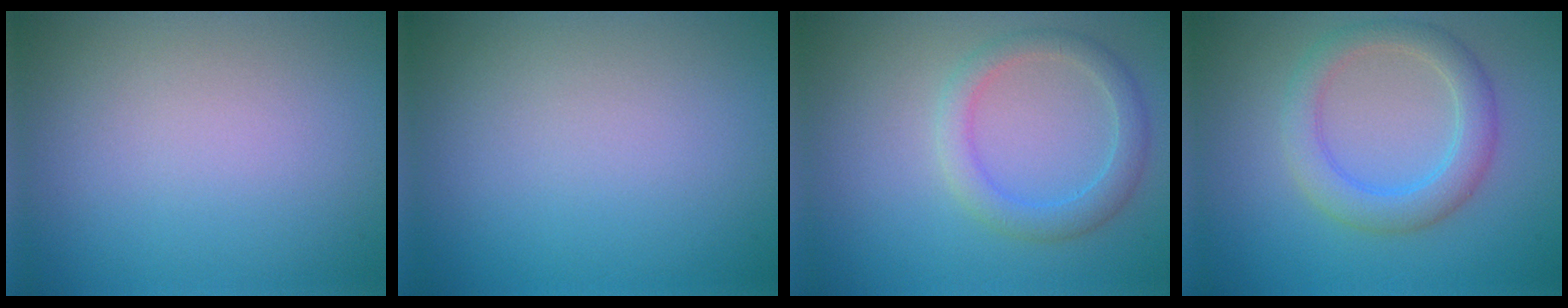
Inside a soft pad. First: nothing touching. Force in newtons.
{"total": 0.0}
{"total": 2.8, "press": 2.8, "slide": 0.1}
{"total": 3.7, "press": 3.7, "slide": 0.2}